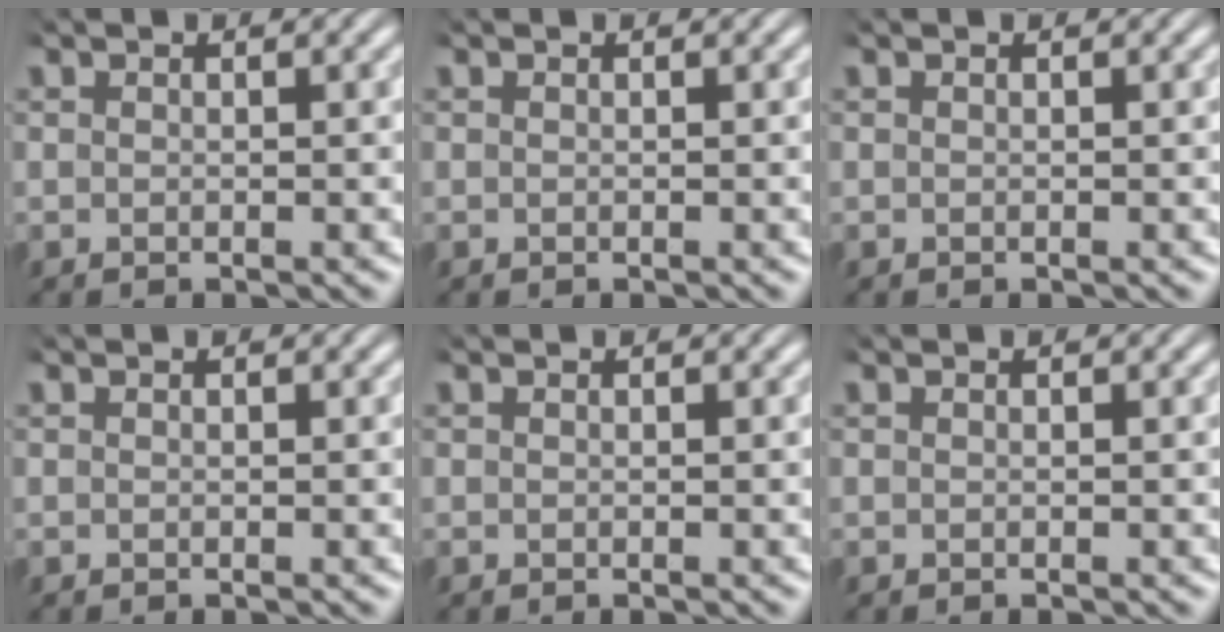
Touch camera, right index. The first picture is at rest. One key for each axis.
{"total": 0.0}
{"total": 0.0}
{"total": 0.0}
{"total": 0.0}
{"total": 0.0}